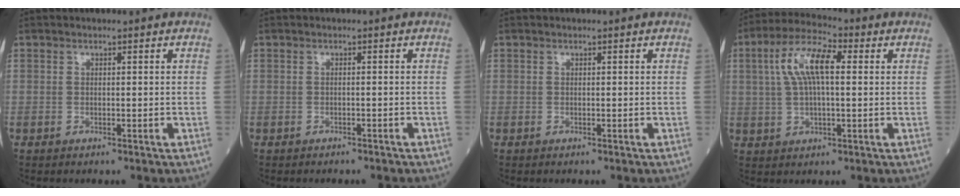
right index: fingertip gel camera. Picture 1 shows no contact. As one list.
[{"total": 2.1, "force": [-1.9, 0.4, 0.8], "torque": [-0.019, -0.004, -0.020]}, {"total": 0.0}, {"total": 9.2, "force": [2.1, 2.9, 8.5], "torque": [-0.175, 0.025, 0.037]}]